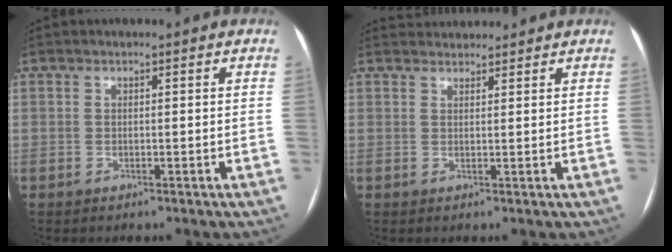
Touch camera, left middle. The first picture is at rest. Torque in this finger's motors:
{"motor_torque": [0.00, -0.02, -0.01, -0.02]}